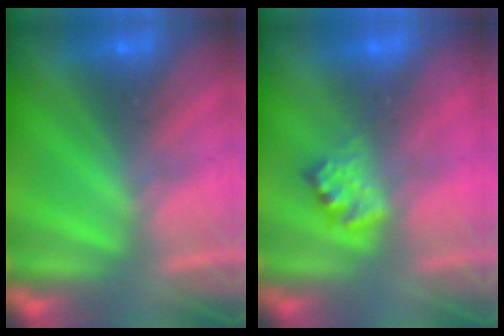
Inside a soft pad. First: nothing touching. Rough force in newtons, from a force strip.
{"total": 2.3}